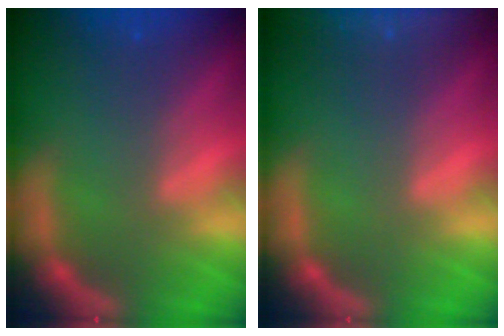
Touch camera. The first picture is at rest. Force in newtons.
{"total": 10.1}